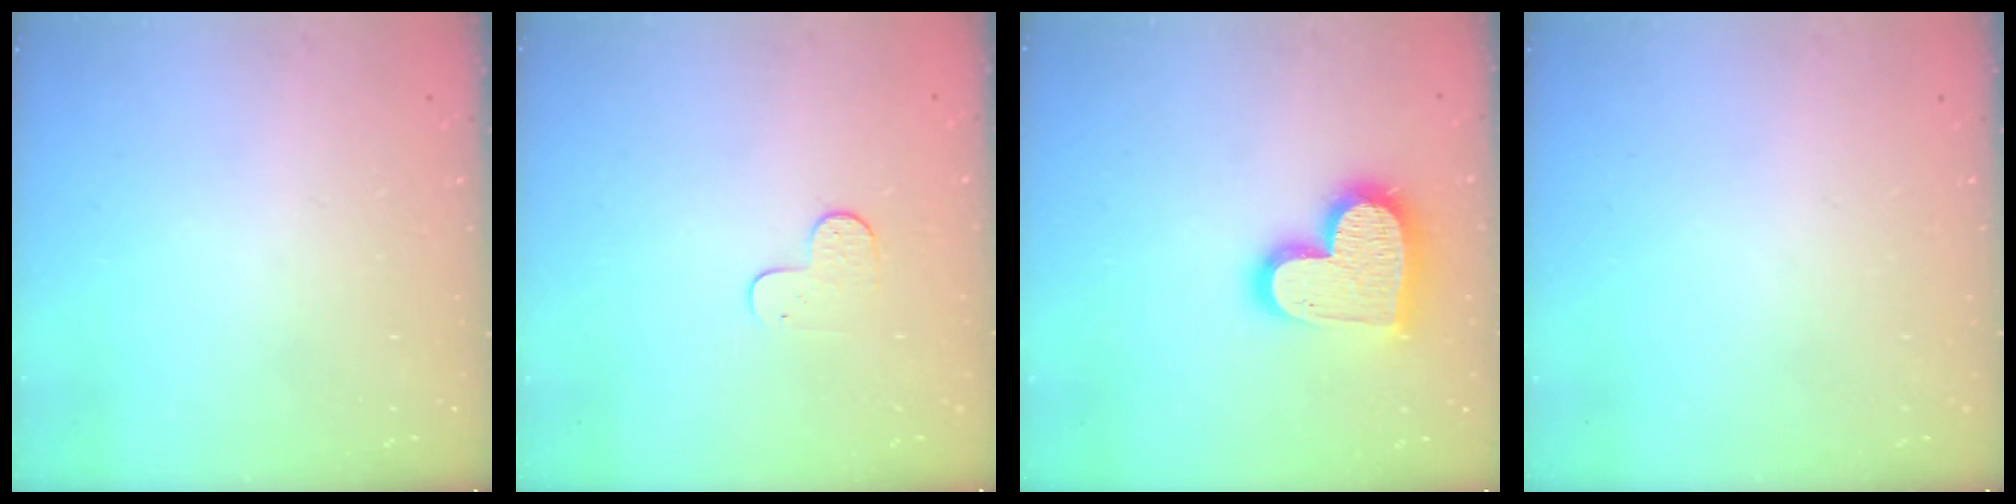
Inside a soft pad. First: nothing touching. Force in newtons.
{"total": 5.5, "press": 5.4, "slide": 0.6}
{"total": 17.5, "press": 17.4, "slide": 1.6}
{"total": 0.0}